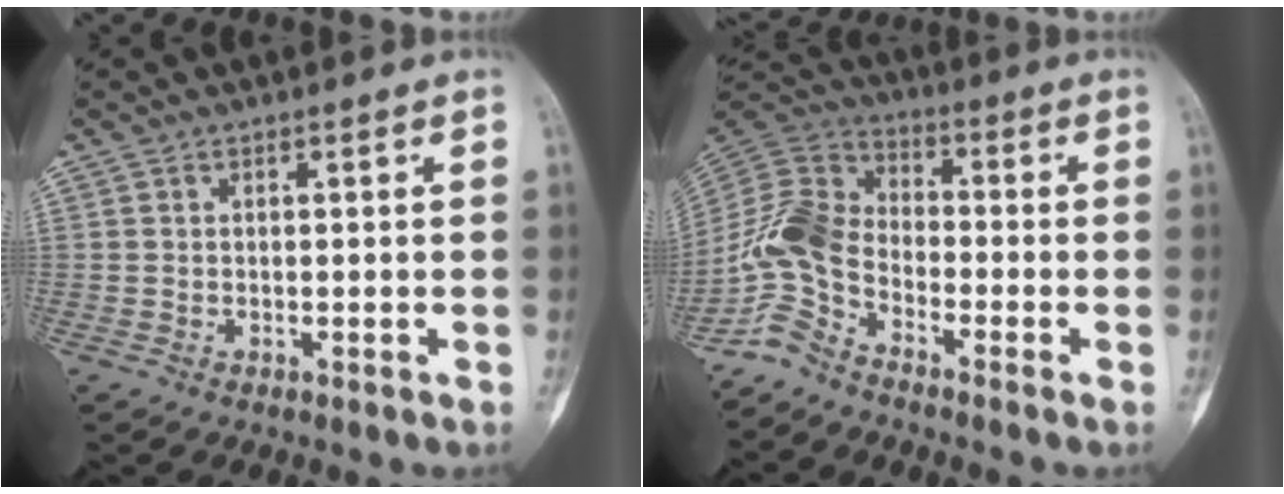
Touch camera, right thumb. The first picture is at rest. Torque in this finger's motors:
{"motor_torque": [1.81, 1.18, 1.08, -0.78, 0.09]}